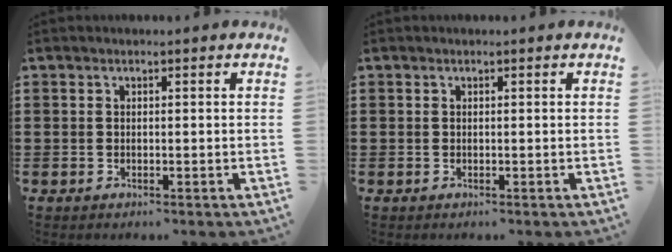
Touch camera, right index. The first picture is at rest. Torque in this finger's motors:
{"motor_torque": [0.00, 0.00, 0.00, 0.00]}